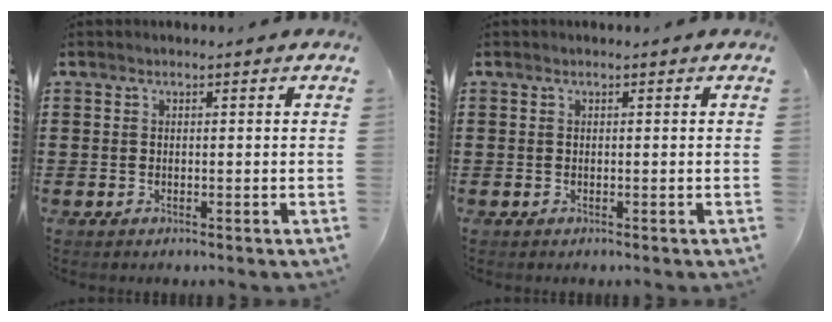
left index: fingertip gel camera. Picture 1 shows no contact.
{"total": 0.0}